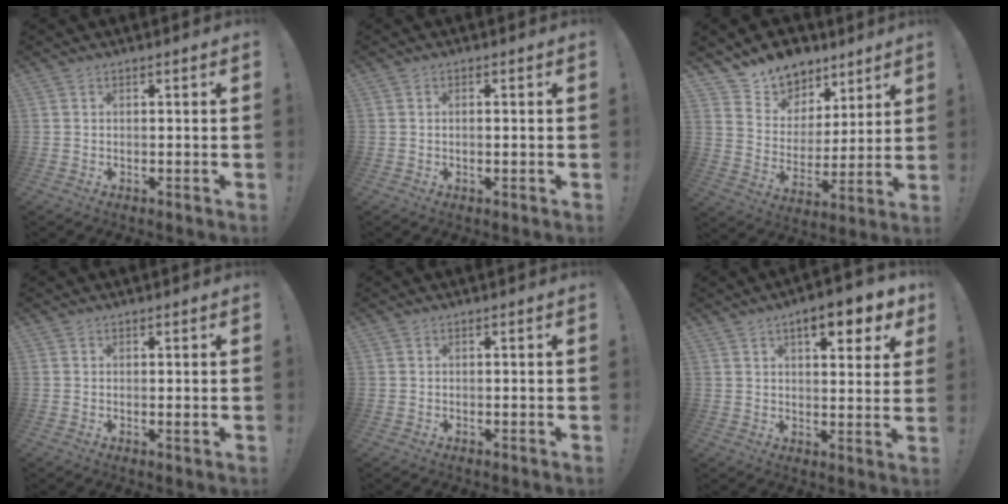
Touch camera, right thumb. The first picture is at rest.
{"total": 1.1, "force": [-0.3, 0.2, 1.0], "torque": [-0.013, -0.001, -0.006]}
{"total": 10.6, "force": [8.5, 6.2, 0.7], "torque": [-0.027, -0.072, 0.165]}
{"total": 0.7, "force": [0.3, 0.3, 0.6], "torque": [0.002, -0.005, 0.002]}
{"total": 0.0}
{"total": 9.3, "force": [5.3, 3.1, 7.0], "torque": [-0.088, -0.025, 0.086]}